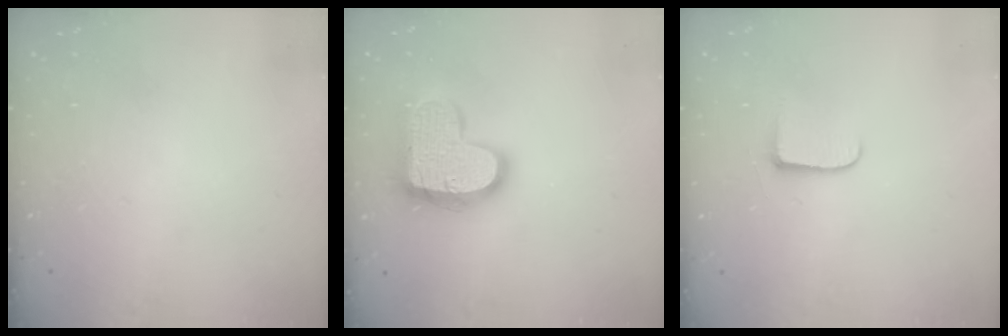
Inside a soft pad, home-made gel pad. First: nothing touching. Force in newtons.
{"total": 16.9, "press": 16.8, "slide": 1.1}
{"total": 7.4, "press": 7.4, "slide": 0.6}